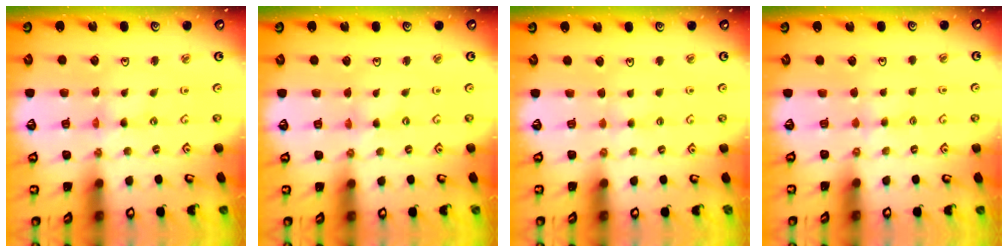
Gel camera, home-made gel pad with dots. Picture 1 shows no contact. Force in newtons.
{"total": 0.0}
{"total": 2.2, "press": 2.2, "slide": 0.4}
{"total": 3.0, "press": 3.0, "slide": 0.5}